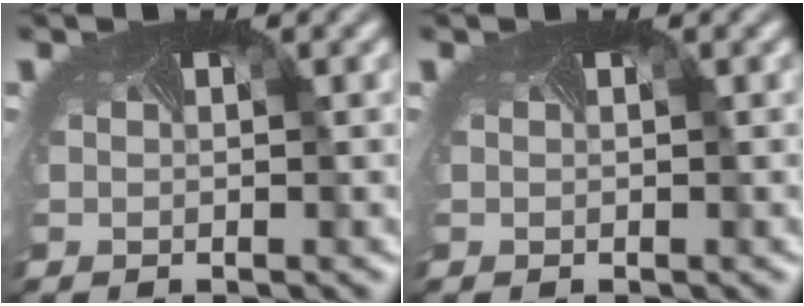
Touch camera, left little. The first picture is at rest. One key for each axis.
{"total": 0.0}